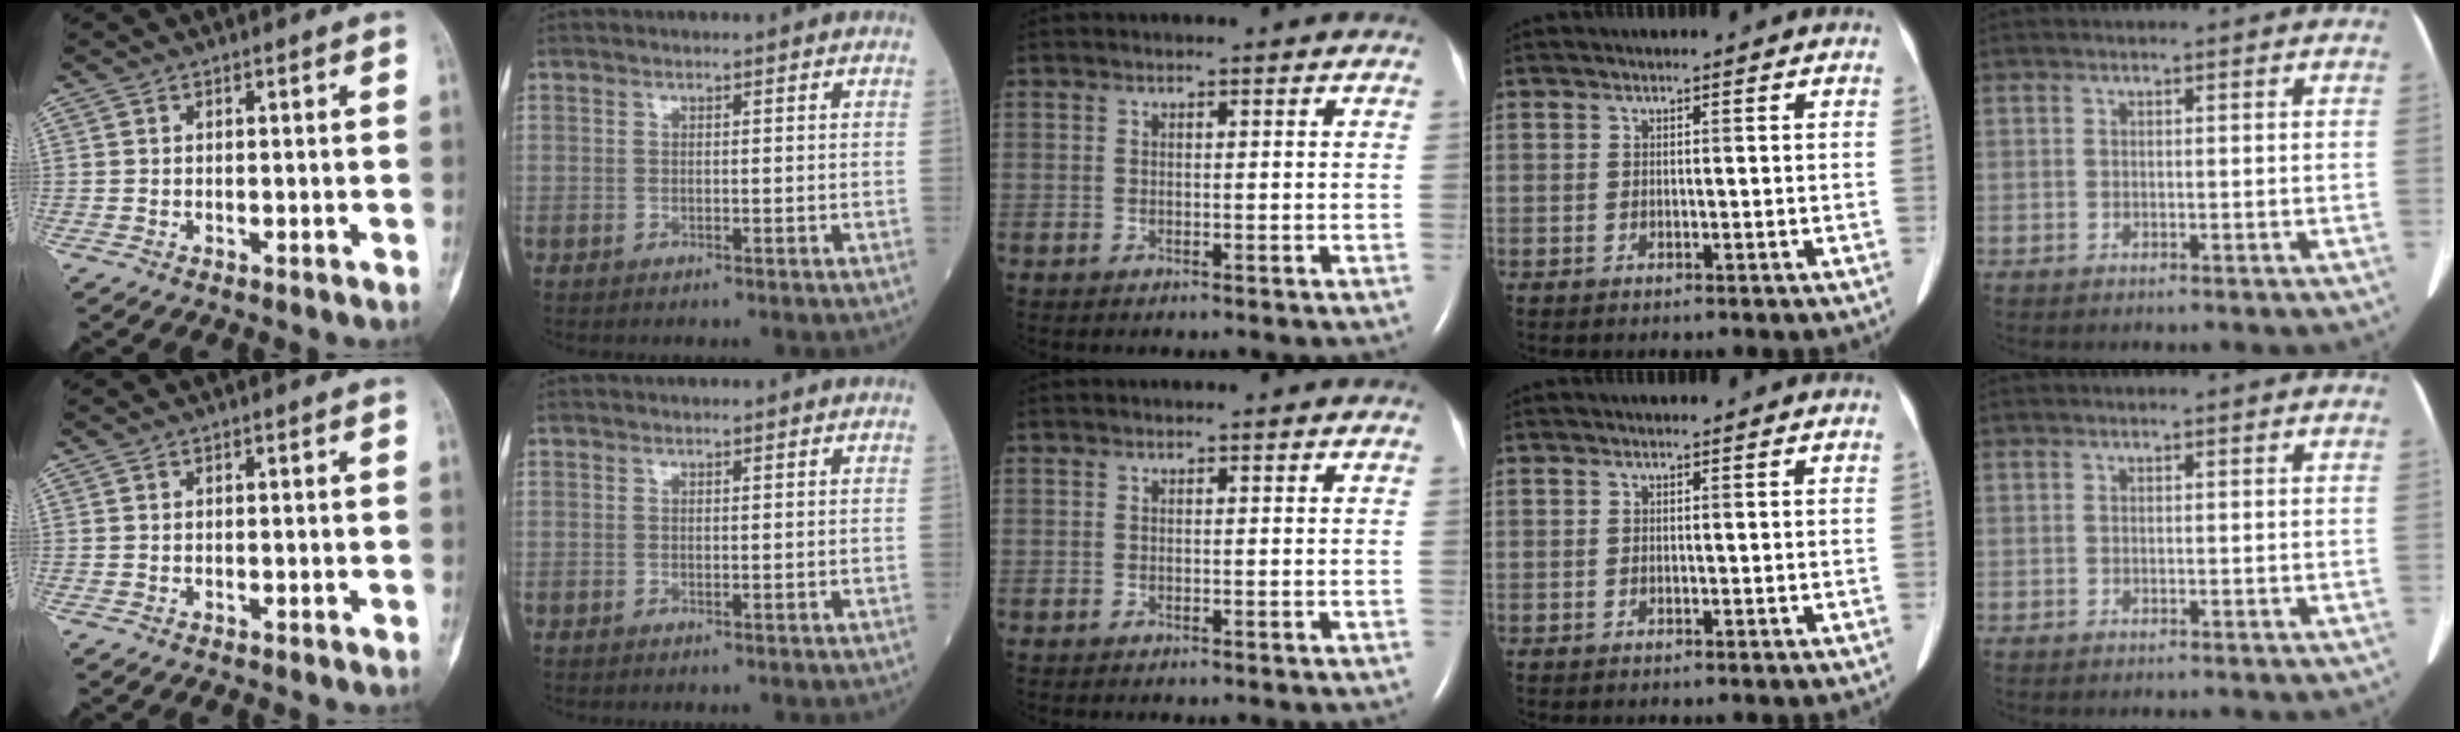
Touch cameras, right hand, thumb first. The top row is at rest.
{}